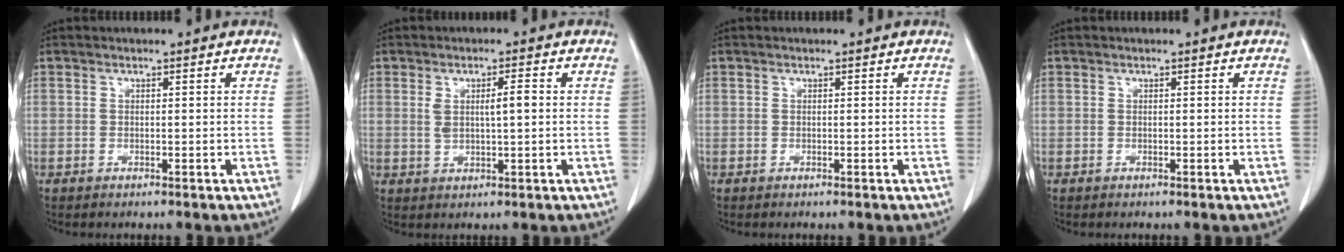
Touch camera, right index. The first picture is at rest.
{"total": 3.8, "force": [0.7, 0.7, 3.7], "torque": [-0.064, 0.007, 0.017]}
{"total": 0.0}
{"total": 0.0}